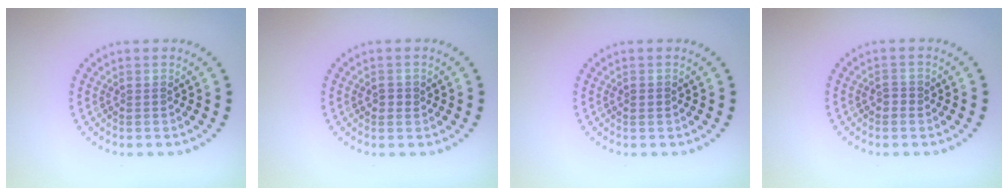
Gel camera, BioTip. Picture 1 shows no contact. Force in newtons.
{"total": 1.1, "press": 1.1, "slide": 0.4}
{"total": 0.8, "press": 0.8, "slide": 0.1}
{"total": 1.0, "press": 0.9, "slide": 0.3}